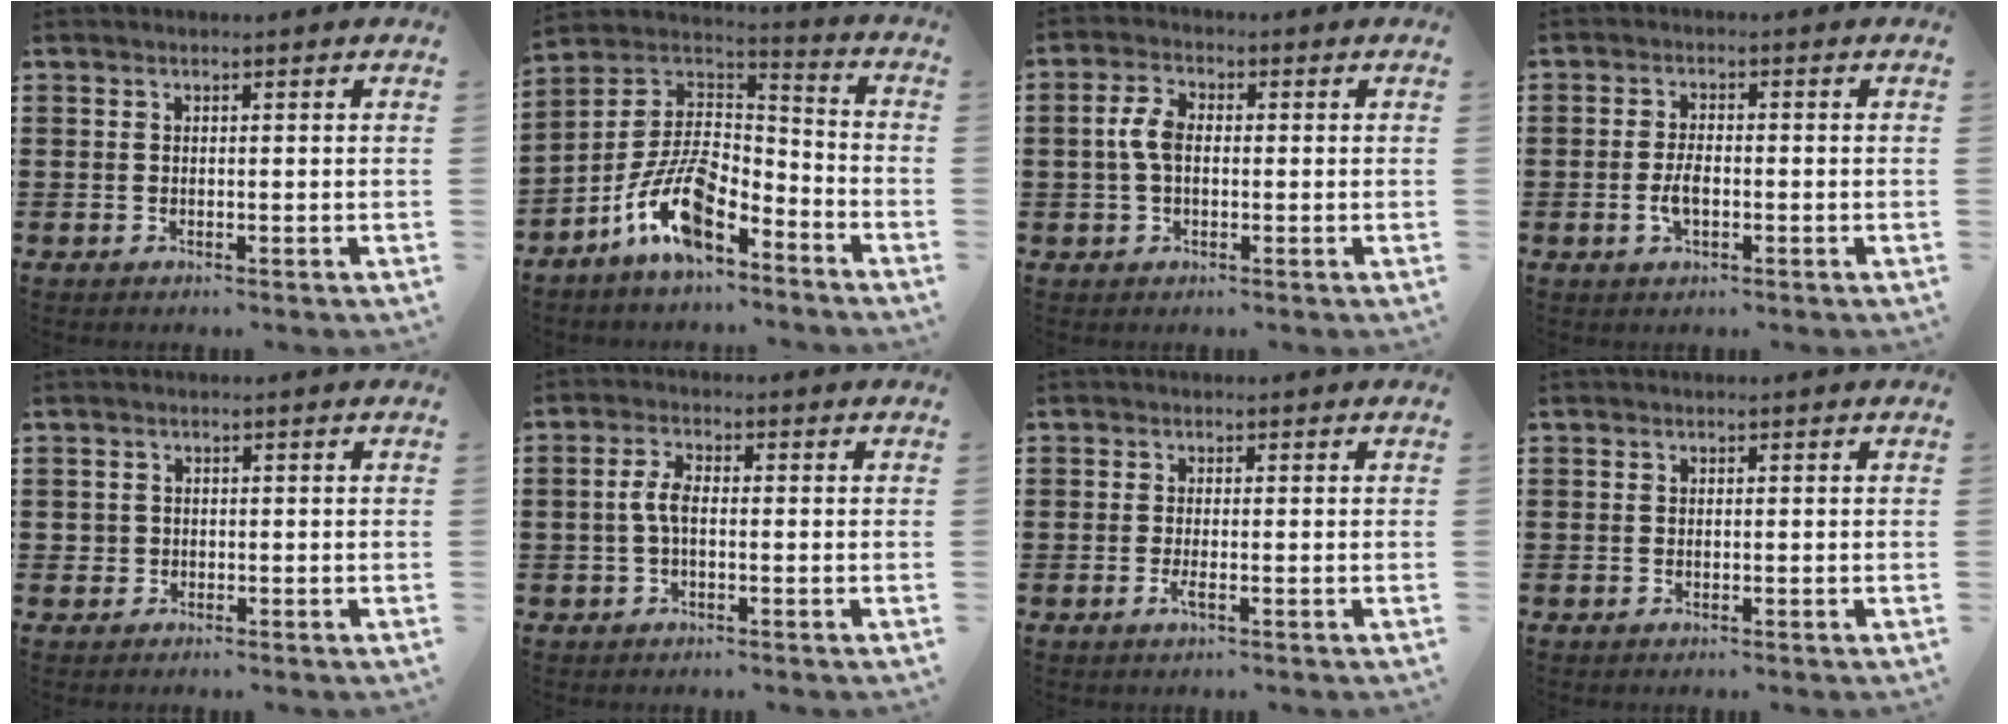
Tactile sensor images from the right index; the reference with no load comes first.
{"total": 12.4, "force": [-7.6, 5.1, 8.4], "torque": [-0.183, 0.013, -0.150]}
{"total": 4.4, "force": [0.1, 2.6, 3.6], "torque": [-0.095, 0.002, -0.007]}
{"total": 3.3, "force": [-0.8, 1.5, 2.9], "torque": [-0.060, 0.001, -0.016]}
{"total": 1.2, "force": [0.0, 1.2, 0.1], "torque": [-0.004, 0.008, -0.002]}
{"total": 3.5, "force": [-0.5, 1.5, 3.2], "torque": [-0.074, 0.000, -0.014]}
{"total": 1.7, "force": [-0.7, 0.3, 1.5], "torque": [-0.042, -0.009, -0.016]}
{"total": 0.0}